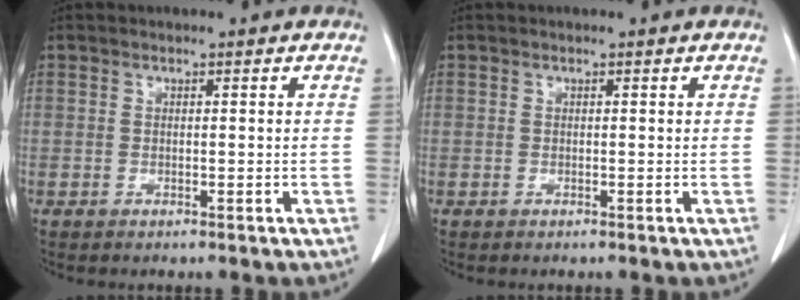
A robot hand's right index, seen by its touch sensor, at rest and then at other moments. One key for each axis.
{"total": 0.0}